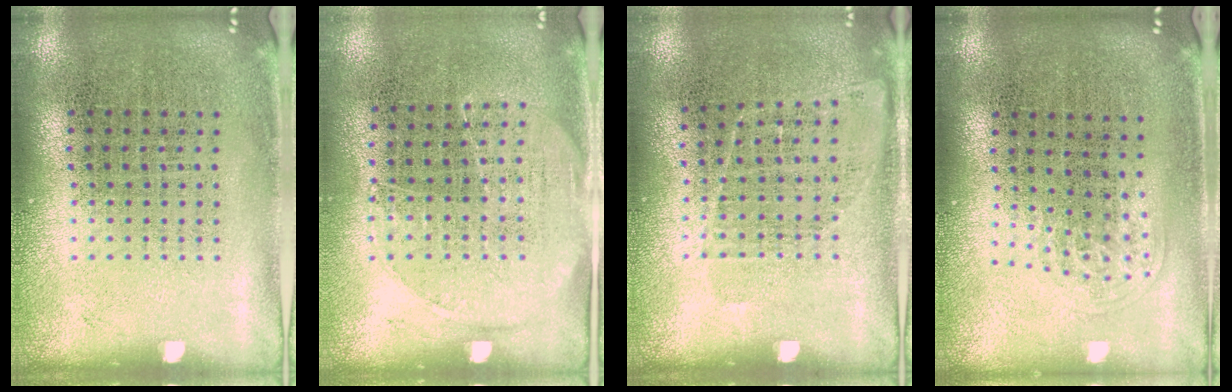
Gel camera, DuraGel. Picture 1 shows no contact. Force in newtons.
{"total": 1.4, "press": 1.2, "slide": 0.7}
{"total": 1.0, "press": 0.8, "slide": 0.6}
{"total": 0.9, "press": 0.6, "slide": 0.7}